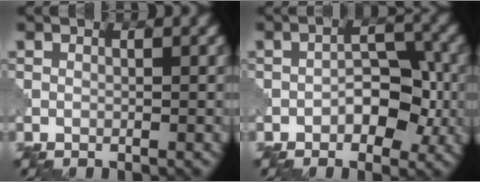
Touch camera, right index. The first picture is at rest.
{"total": 4.2, "force": [-1.5, 2.4, 3.2], "torque": [-0.040, 0.008, -0.025]}